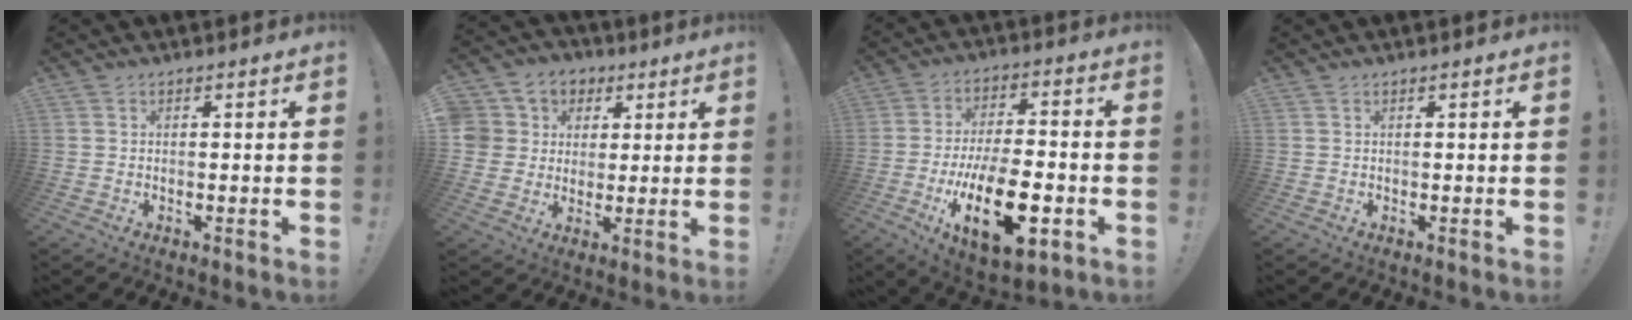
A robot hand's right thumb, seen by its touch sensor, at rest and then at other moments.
{"total": 8.6, "force": [1.7, 8.2, 2.0], "torque": [-0.039, -0.005, 0.040]}
{"total": 21.1, "force": [-7.3, 9.2, 17.6], "torque": [-0.302, 0.024, -0.110]}
{"total": 0.0}